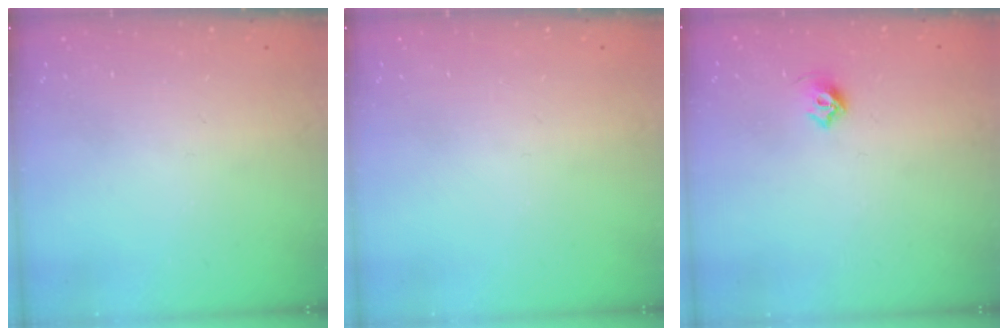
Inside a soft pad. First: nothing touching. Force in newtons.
{"total": 0.0}
{"total": 5.5, "press": 5.3, "slide": 1.2}